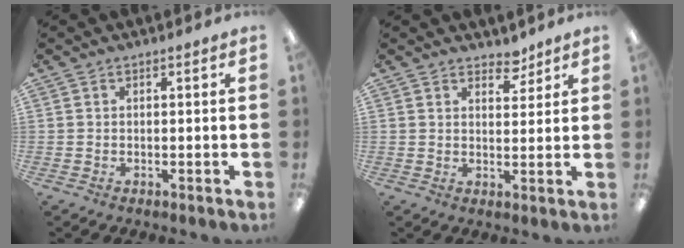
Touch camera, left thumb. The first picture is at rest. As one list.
[{"total": 4.2, "force": [3.6, 2.0, 0.9], "torque": [0.007, -0.026, 0.062]}]